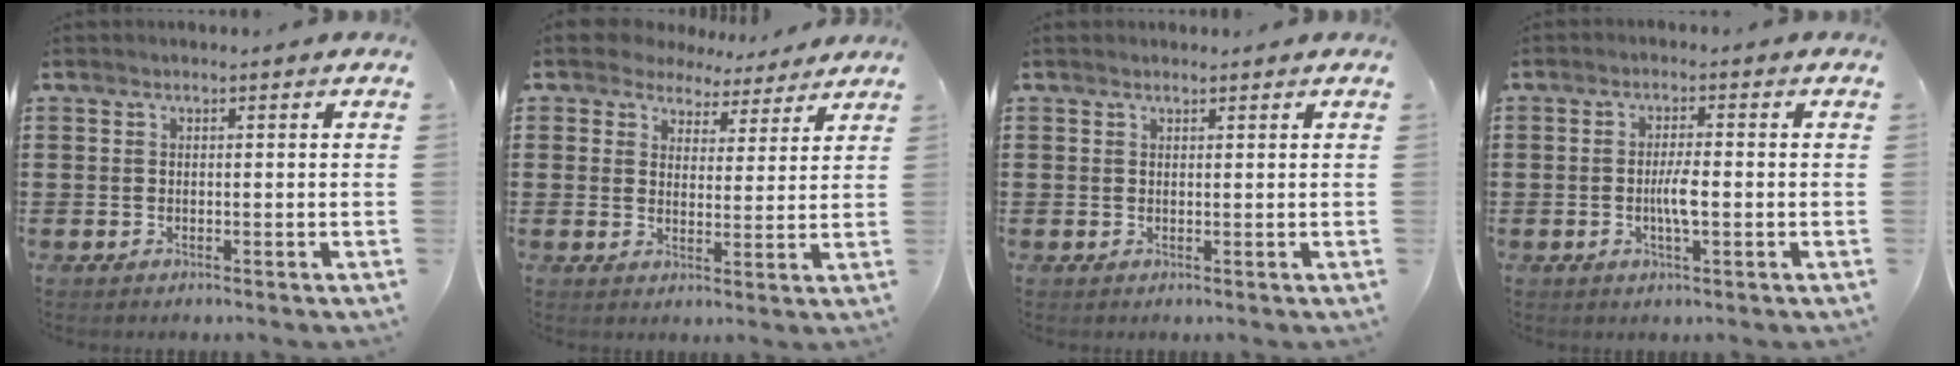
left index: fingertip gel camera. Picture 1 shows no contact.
{"total": 5.2, "force": [4.7, 2.2, 0.2], "torque": [-0.032, -0.015, 0.087]}
{"total": 0.8, "force": [0.6, 0.4, 0.0], "torque": [-0.001, 0.003, 0.012]}
{"total": 3.6, "force": [-0.6, 0.7, 3.5], "torque": [-0.069, -0.002, -0.013]}